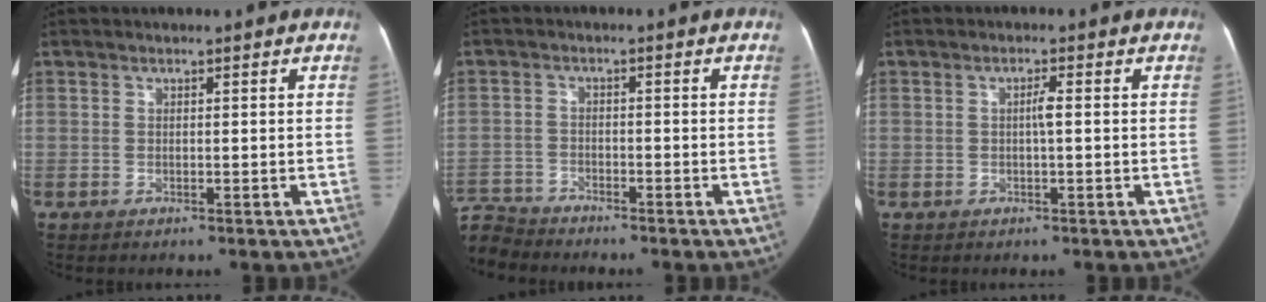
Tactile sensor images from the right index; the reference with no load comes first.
{"total": 6.6, "force": [-6.4, 1.8, 0.0], "torque": [-0.008, -0.001, -0.123]}
{"total": 1.7, "force": [0.0, 0.2, 1.7], "torque": [-0.030, 0.004, 0.000]}